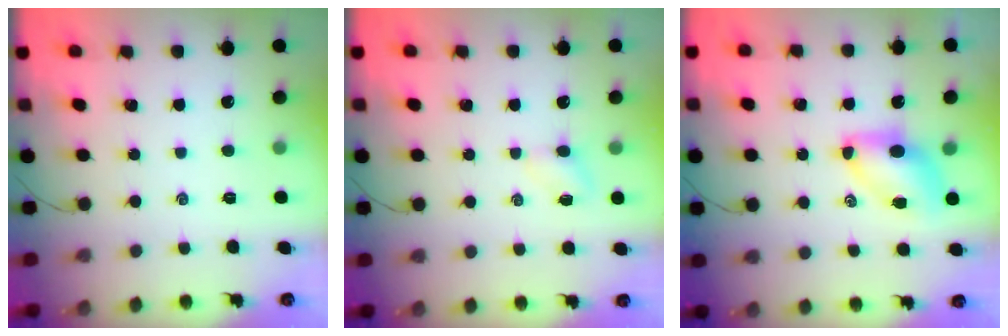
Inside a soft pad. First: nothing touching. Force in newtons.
{"total": 3.4, "press": 3.3, "slide": 0.9}
{"total": 7.5, "press": 7.4, "slide": 1.4}